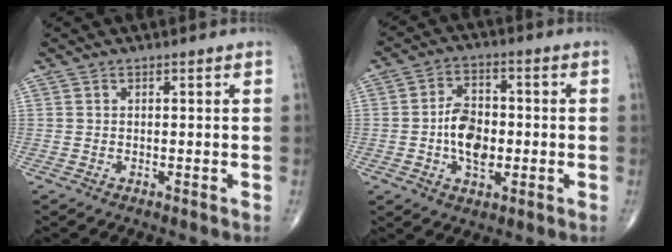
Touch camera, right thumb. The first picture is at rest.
{"total": 9.0, "force": [-1.2, 5.6, 6.9], "torque": [-0.102, 0.012, -0.025]}